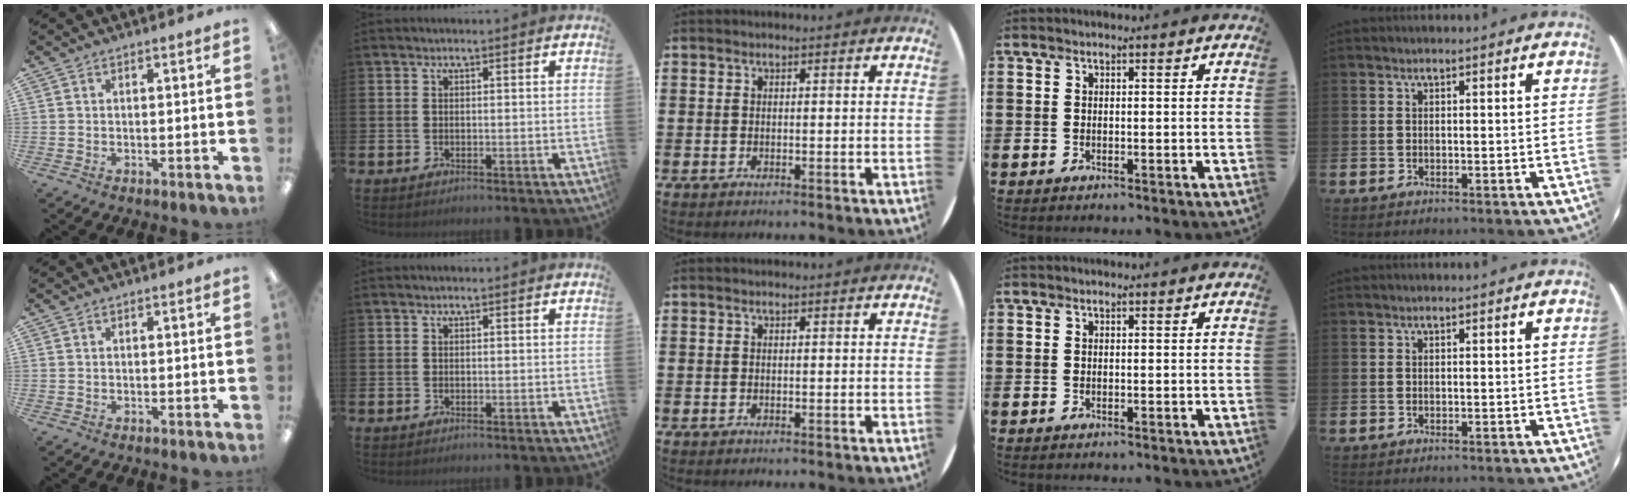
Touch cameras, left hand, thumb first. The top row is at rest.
{}